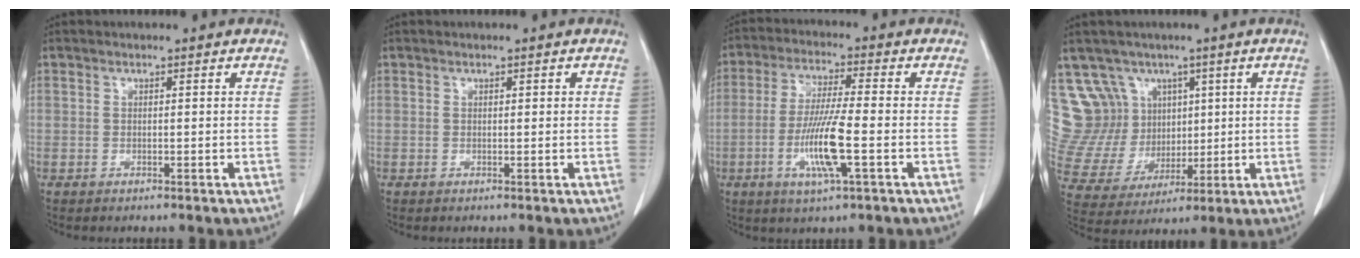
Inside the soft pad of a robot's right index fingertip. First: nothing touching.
{"total": 0.6, "force": [0.2, 0.2, 0.6], "torque": [-0.007, 0.002, 0.003]}
{"total": 9.7, "force": [-2.8, 0.2, 9.3], "torque": [-0.186, -0.013, -0.055]}
{"total": 12.3, "force": [6.2, 10.4, 2.1], "torque": [-0.064, 0.056, 0.146]}